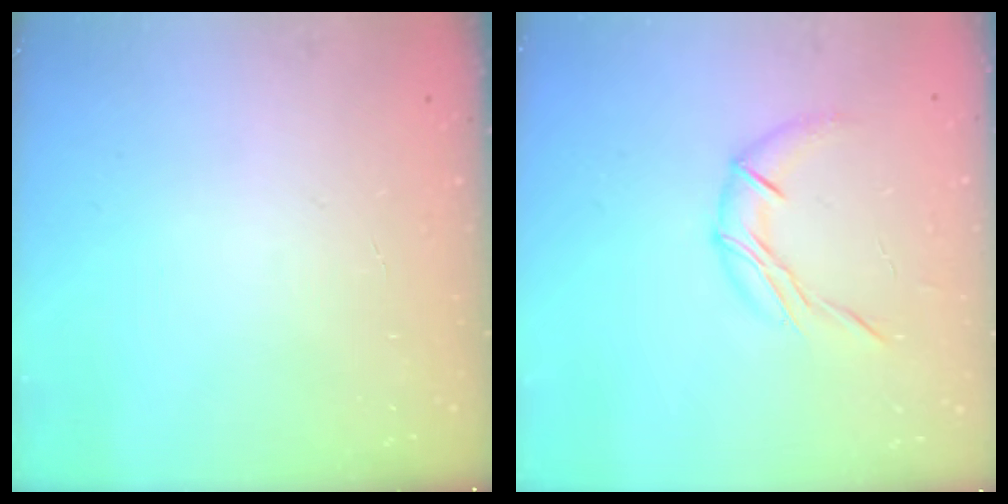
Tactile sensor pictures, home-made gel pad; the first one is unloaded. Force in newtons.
{"total": 8.4, "press": 8.4, "slide": 0.1}